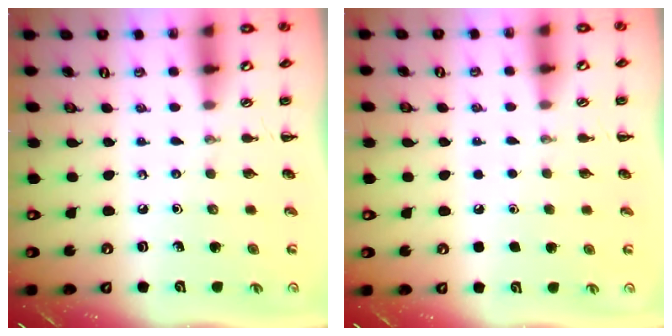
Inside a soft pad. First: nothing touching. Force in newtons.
{"total": 1.7, "press": 1.7, "slide": 0.1}